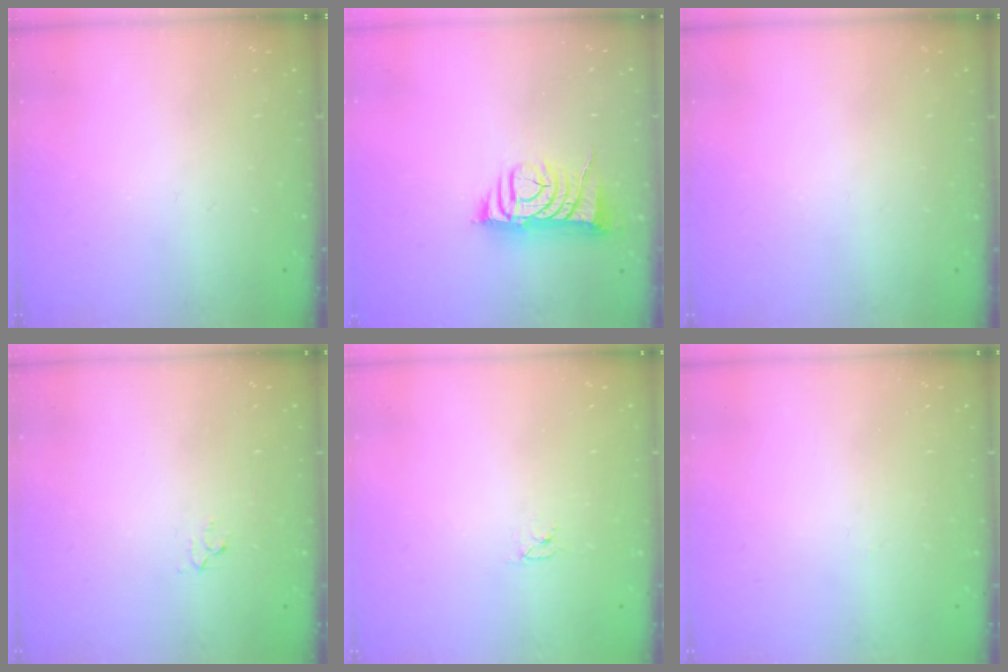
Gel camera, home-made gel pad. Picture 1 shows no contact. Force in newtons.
{"total": 8.2, "press": 8.1, "slide": 1.2}
{"total": 0.0}
{"total": 2.3, "press": 2.3, "slide": 0.2}
{"total": 2.6, "press": 2.6, "slide": 0.3}
{"total": 0.0}